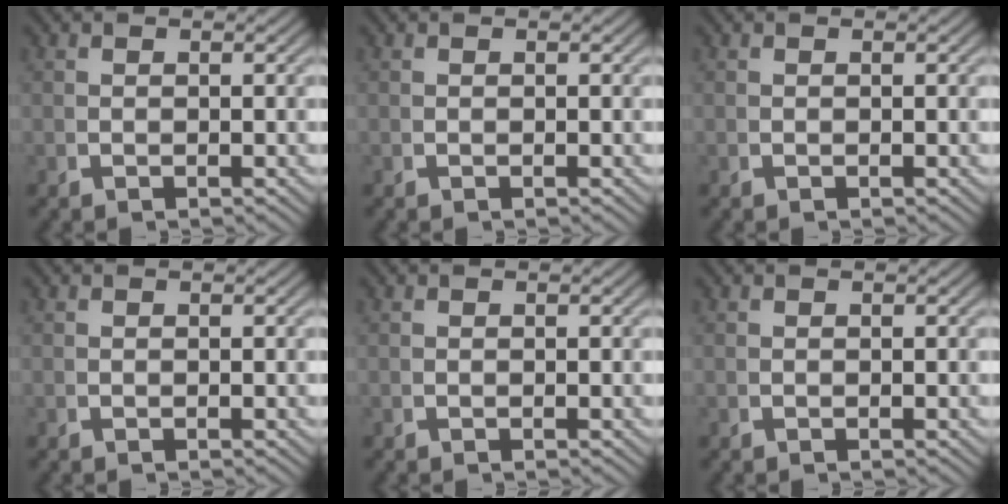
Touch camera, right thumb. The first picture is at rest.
{"total": 0.0}
{"total": 0.0}
{"total": 0.0}
{"total": 0.0}
{"total": 0.0}